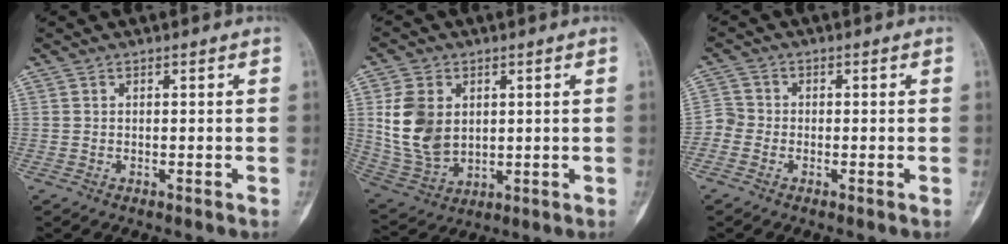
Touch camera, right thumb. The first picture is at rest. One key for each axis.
{"total": 12.0, "fx": 2.4, "fy": 8.7, "fz": 8.0, "tx": -0.142, "ty": -0.013, "tz": 0.063}
{"total": 2.6, "fx": -1.1, "fy": 2.3, "fz": 0.6, "tx": -0.001, "ty": 0.005, "tz": -0.033}